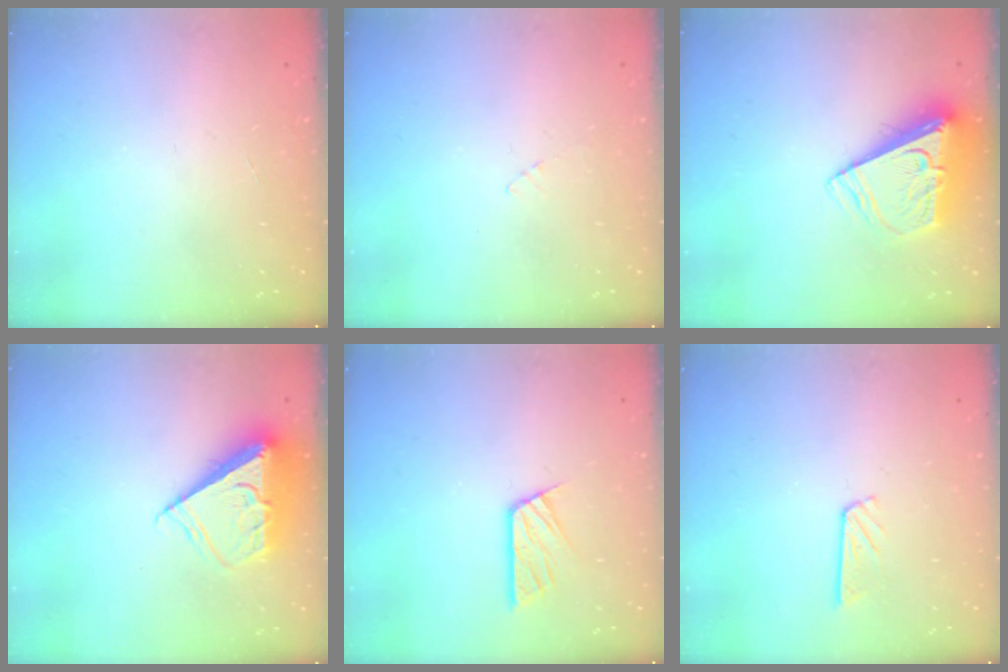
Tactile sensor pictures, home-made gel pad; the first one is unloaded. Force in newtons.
{"total": 2.3, "press": 2.3, "slide": 0.2}
{"total": 9.9, "press": 9.9, "slide": 1.3}
{"total": 10.0, "press": 9.9, "slide": 1.1}
{"total": 8.5, "press": 8.5, "slide": 0.8}
{"total": 5.9, "press": 5.9, "slide": 0.4}